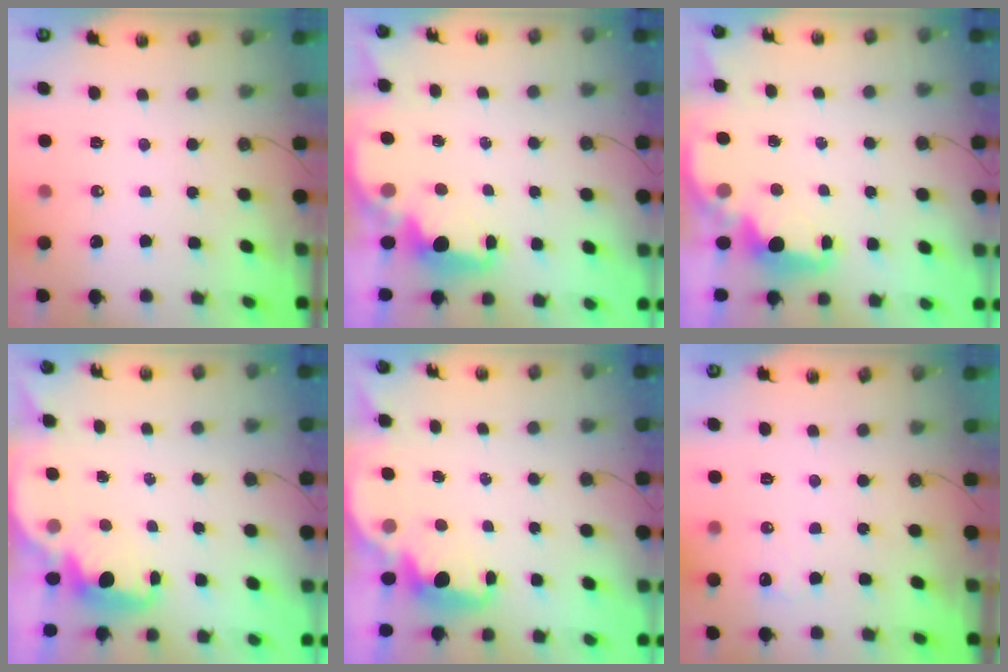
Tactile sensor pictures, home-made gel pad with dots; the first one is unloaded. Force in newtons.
{"total": 2.8, "press": 2.7, "slide": 0.9}
{"total": 2.3, "press": 2.1, "slide": 0.7}
{"total": 2.2, "press": 2.1, "slide": 0.6}
{"total": 1.7, "press": 1.5, "slide": 0.7}
{"total": 6.6, "press": 6.5, "slide": 1.4}